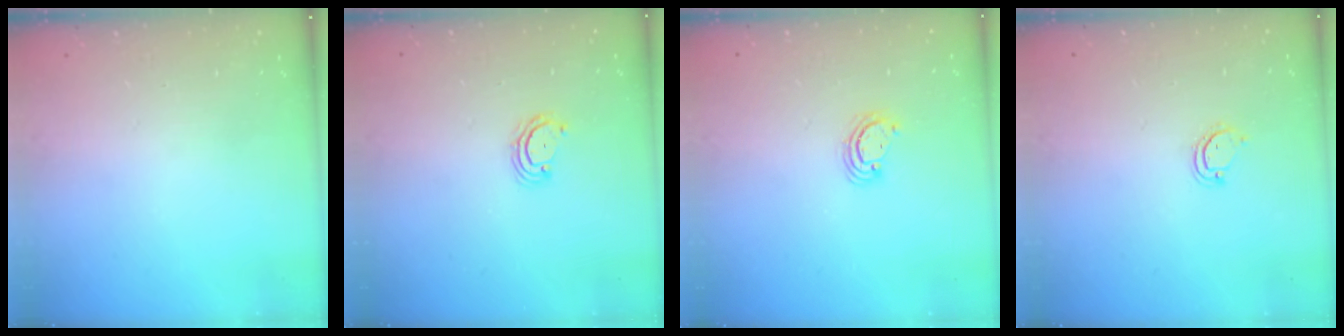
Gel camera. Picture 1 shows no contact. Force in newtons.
{"total": 3.6, "press": 3.6, "slide": 0.4}
{"total": 3.7, "press": 3.7, "slide": 0.4}
{"total": 3.1, "press": 3.1, "slide": 0.4}